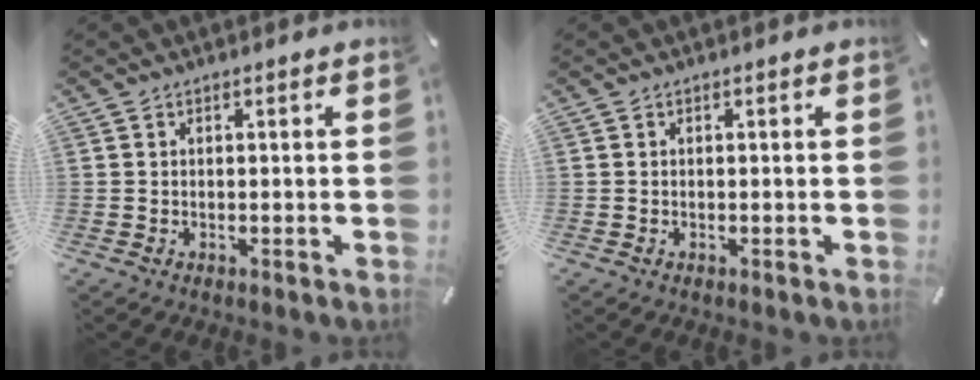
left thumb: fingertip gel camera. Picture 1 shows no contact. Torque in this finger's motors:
{"motor_torque": [-0.12, 0.05, -0.05, -0.02, 0.00]}